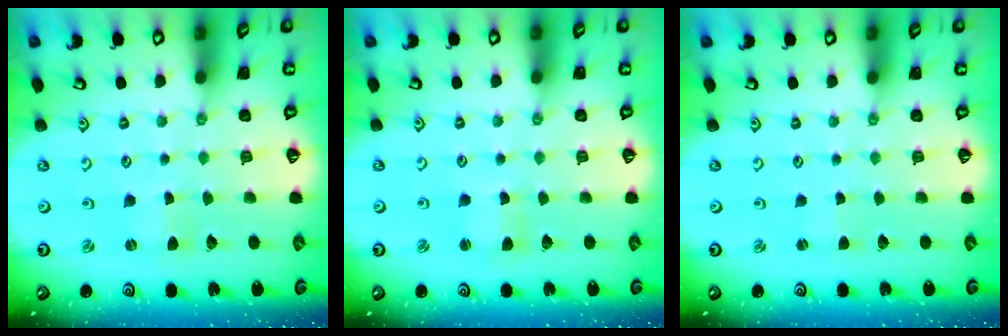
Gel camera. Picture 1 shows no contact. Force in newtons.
{"total": 2.2, "press": 2.2, "slide": 0.3}
{"total": 0.6, "press": 0.6, "slide": 0.1}